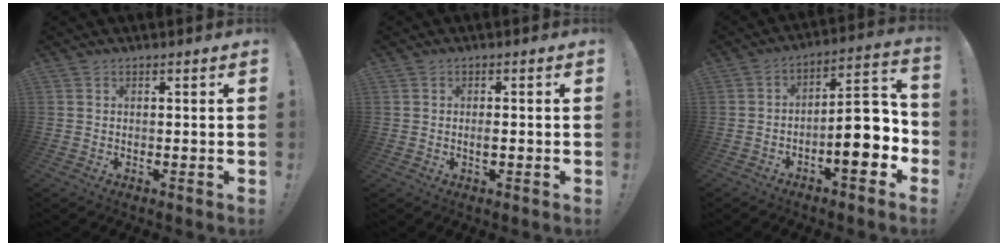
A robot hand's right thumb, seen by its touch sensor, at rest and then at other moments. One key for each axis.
{"total": 2.0, "fx": -0.6, "fy": 1.4, "fz": 1.3, "tx": -0.009, "ty": -0.001, "tz": -0.014}
{"total": 14.4, "fx": -4.0, "fy": 5.3, "fz": 12.7, "tx": -0.164, "ty": 0.025, "tz": -0.064}